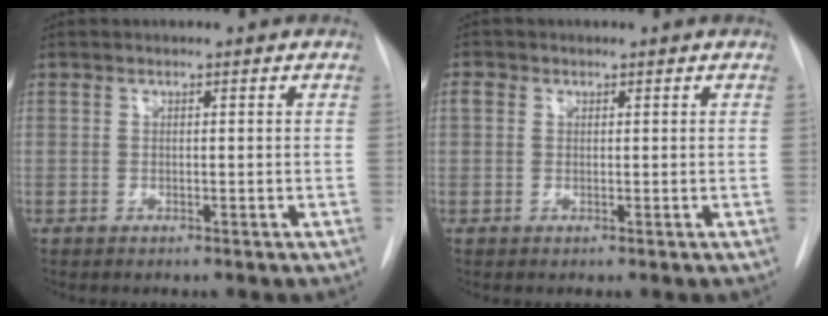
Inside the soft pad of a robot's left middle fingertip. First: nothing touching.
{"total": 1.7, "force": [0.6, 1.5, 0.6], "torque": [-0.009, 0.010, 0.007]}